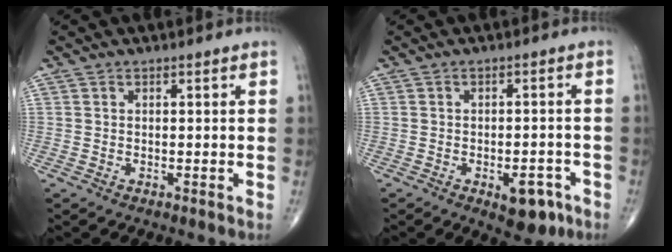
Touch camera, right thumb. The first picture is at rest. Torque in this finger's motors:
{"motor_torque": [2.67, 2.32, 0.30, -0.58, 0.03]}